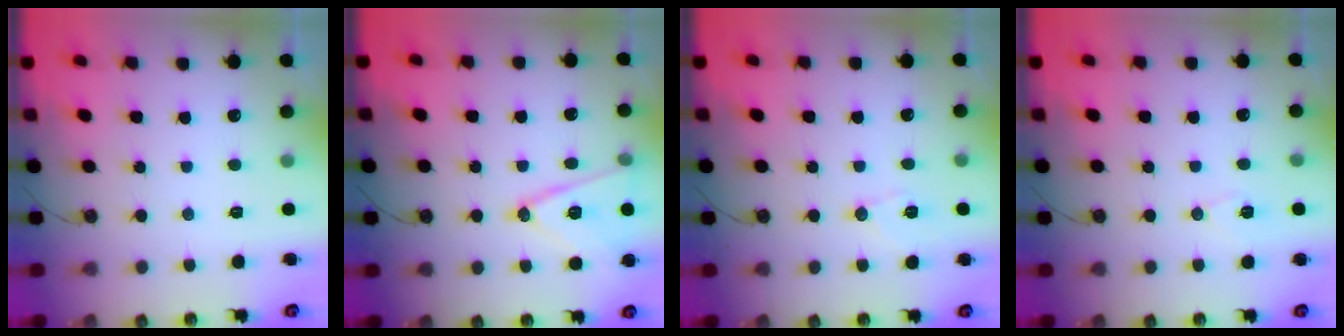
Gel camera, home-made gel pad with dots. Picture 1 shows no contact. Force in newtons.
{"total": 14.1, "press": 13.7, "slide": 3.3}
{"total": 6.5, "press": 6.4, "slide": 1.2}
{"total": 6.6, "press": 6.5, "slide": 1.1}